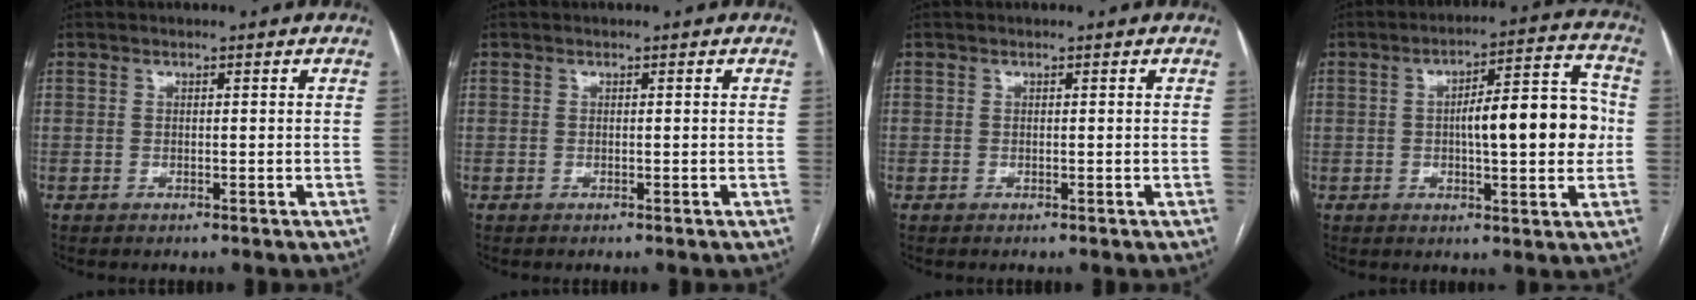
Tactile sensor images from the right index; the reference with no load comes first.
{"total": 0.0}
{"total": 0.0}
{"total": 12.7, "force": [0.0, 3.0, 12.3], "torque": [-0.176, 0.028, 0.002]}